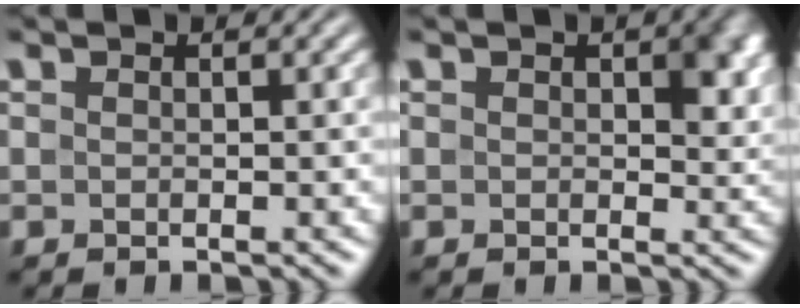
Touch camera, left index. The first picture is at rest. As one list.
[{"total": 3.3, "force": [0.8, 1.9, 2.6], "torque": [-0.032, -0.003, 0.013]}]